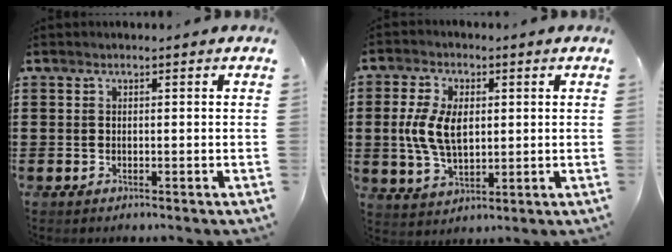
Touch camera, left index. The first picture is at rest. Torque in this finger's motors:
{"motor_torque": [1.11, 1.03, 0.45, 0.18]}